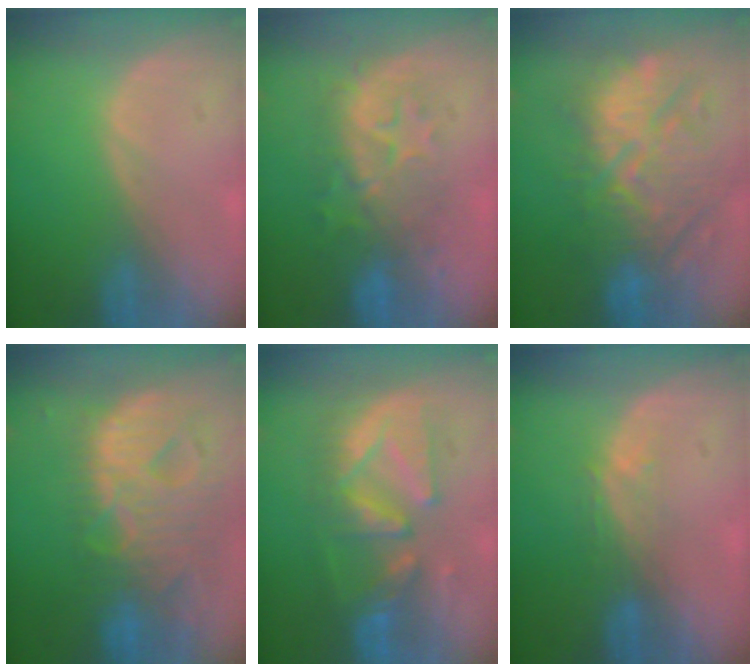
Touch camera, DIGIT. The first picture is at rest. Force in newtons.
{"total": 8.1, "press": 8.1, "slide": 0.9}
{"total": 11.9, "press": 11.5, "slide": 3.0}
{"total": 13.4, "press": 11.4, "slide": 7.0}
{"total": 9.4, "press": 9.3, "slide": 0.9}
{"total": 2.9, "press": 2.4, "slide": 1.7}